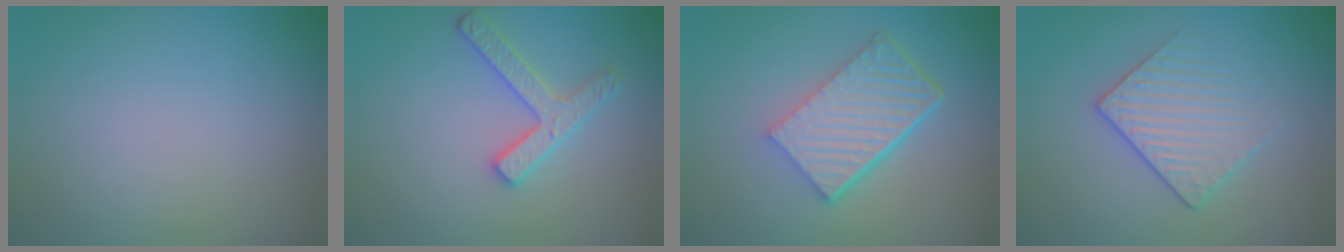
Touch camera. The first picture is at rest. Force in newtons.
{"total": 2.6, "press": 2.6, "slide": 0.4}
{"total": 6.3, "press": 4.3, "slide": 4.7}
{"total": 2.9, "press": 2.6, "slide": 1.2}